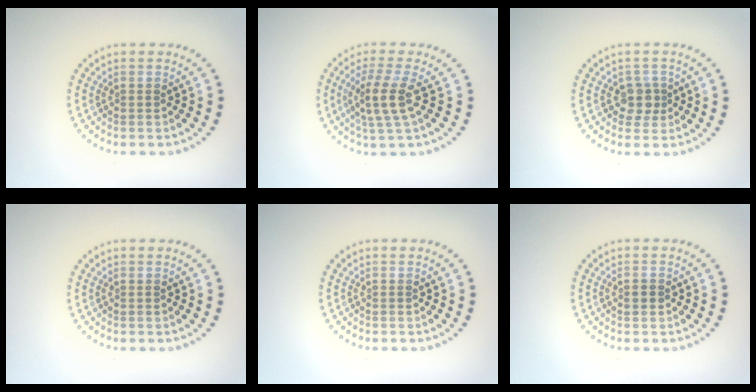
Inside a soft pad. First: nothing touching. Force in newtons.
{"total": 3.5, "press": 3.1, "slide": 1.6}
{"total": 2.1, "press": 1.8, "slide": 1.0}
{"total": 0.0}
{"total": 0.0}
{"total": 1.2, "press": 1.2, "slide": 0.1}